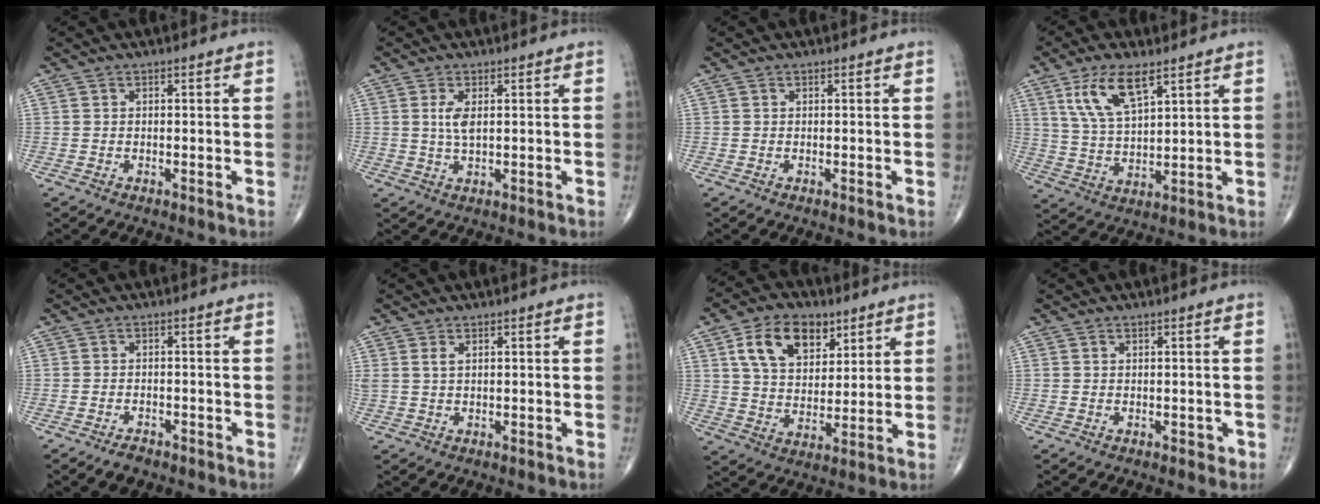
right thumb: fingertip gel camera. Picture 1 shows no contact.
{"total": 3.4, "force": [0.7, 1.3, 3.0], "torque": [-0.063, -0.003, 0.017]}
{"total": 0.0}
{"total": 10.3, "force": [5.5, 4.0, 7.8], "torque": [-0.147, -0.021, 0.115]}
{"total": 2.5, "force": [-1.9, 1.2, 1.1], "torque": [-0.019, 0.007, -0.029]}
{"total": 1.7, "force": [0.8, 0.8, 1.4], "torque": [-0.037, 0.009, 0.023]}
{"total": 13.6, "force": [6.2, 8.7, 8.3], "torque": [-0.113, -0.019, 0.114]}
{"total": 1.1, "force": [0.0, 0.8, 0.7], "torque": [-0.005, 0.000, 0.002]}